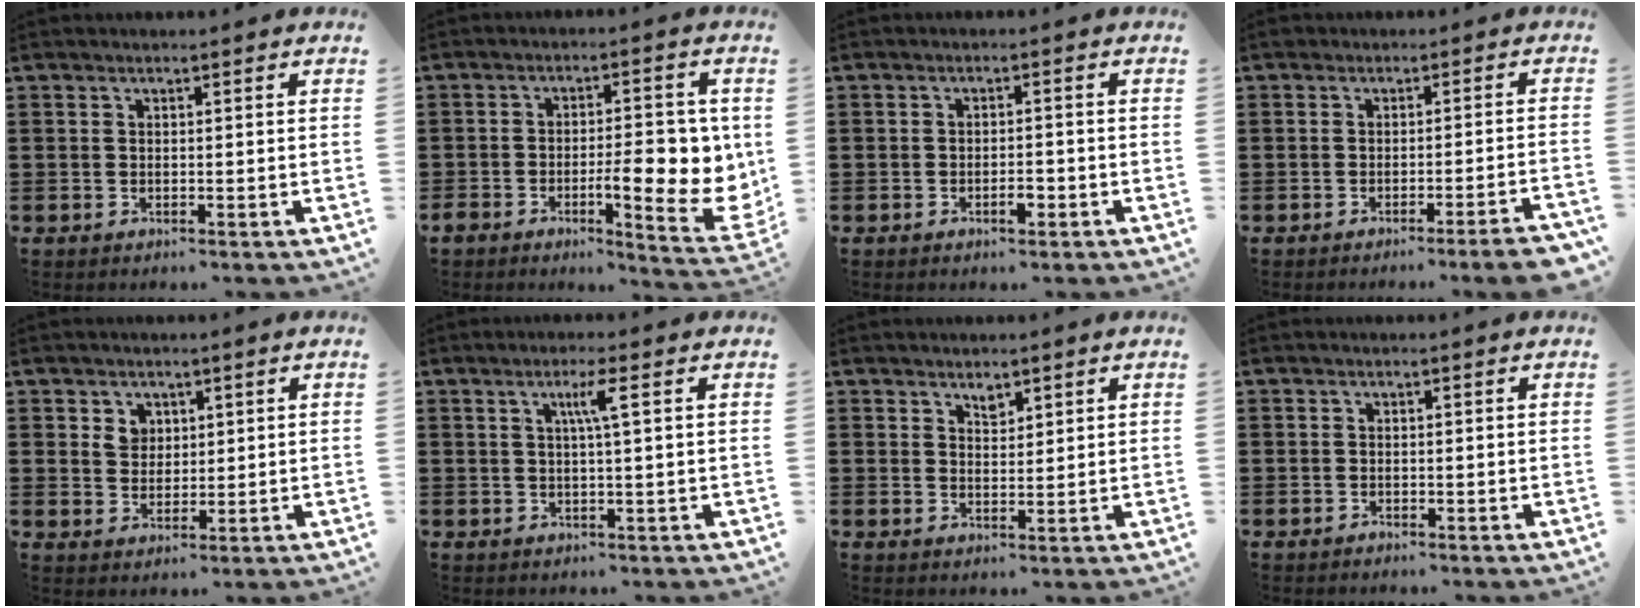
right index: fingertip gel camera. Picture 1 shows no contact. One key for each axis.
{"total": 10.2, "fx": -1.2, "fy": 4.2, "fz": 9.2, "tx": -0.113, "ty": -0.011, "tz": -0.017}
{"total": 2.3, "fx": -1.2, "fy": 0.8, "fz": 1.8, "tx": -0.034, "ty": 0.002, "tz": -0.020}
{"total": 3.1, "fx": -2.4, "fy": -0.2, "fz": 2.0, "tx": -0.032, "ty": -0.004, "tz": -0.044}
{"total": 3.2, "fx": 1.6, "fy": 2.6, "fz": 1.0, "tx": -0.029, "ty": 0.010, "tz": 0.030}
{"total": 3.4, "fx": 0.9, "fy": -0.3, "fz": 3.2, "tx": -0.064, "ty": 0.000, "tz": 0.012}
{"total": 1.8, "fx": 1.5, "fy": 0.7, "fz": 0.6, "tx": -0.007, "ty": -0.001, "tz": 0.027}
{"total": 0.5, "fx": -0.4, "fy": 0.3, "fz": -0.1, "tx": 0.002, "ty": 0.005, "tz": -0.010}